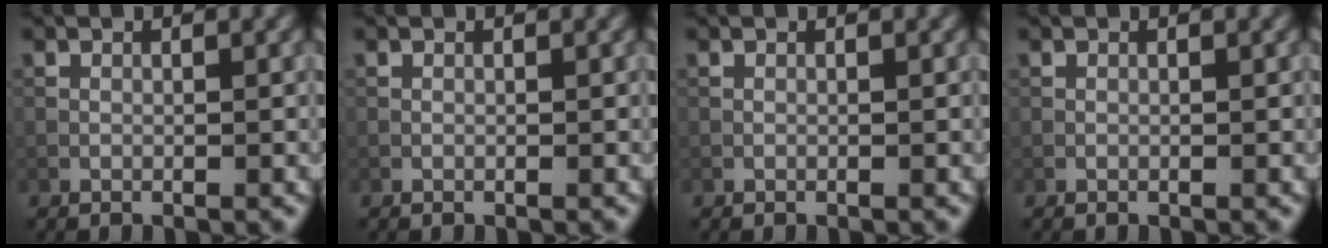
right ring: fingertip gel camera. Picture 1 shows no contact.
{"total": 0.0}
{"total": 0.0}
{"total": 0.0}